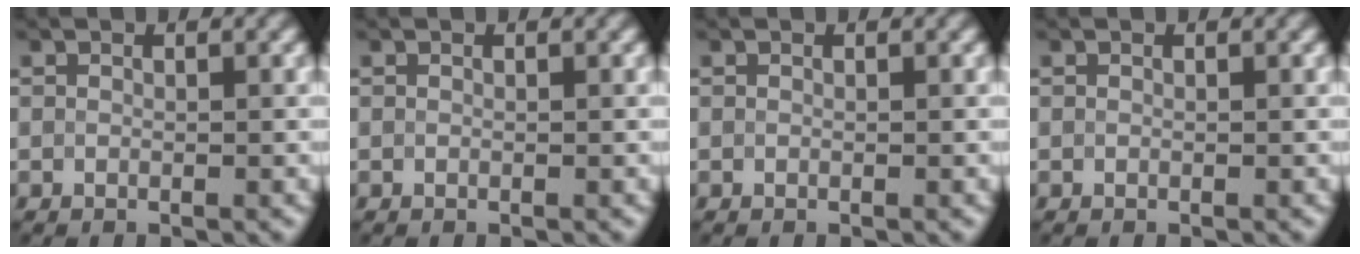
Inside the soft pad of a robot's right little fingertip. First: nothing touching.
{"total": 0.0}
{"total": 0.0}
{"total": 0.0}